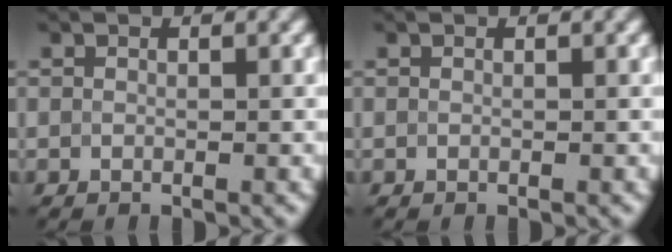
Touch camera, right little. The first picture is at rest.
{"total": 0.0}